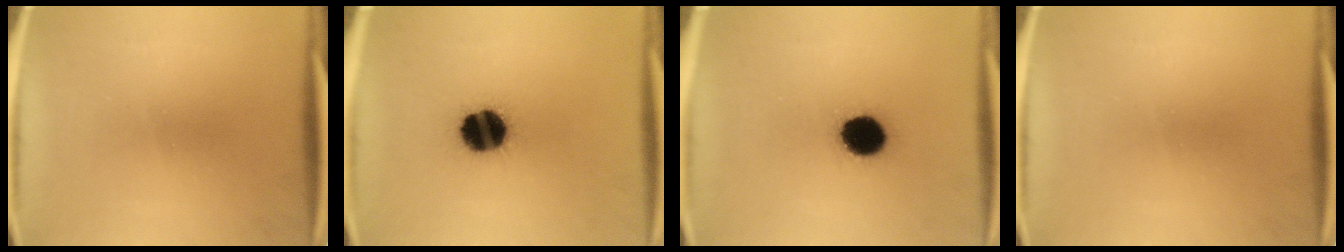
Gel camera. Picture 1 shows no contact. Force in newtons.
{"total": 14.6}
{"total": 10.0}
{"total": 0.0}